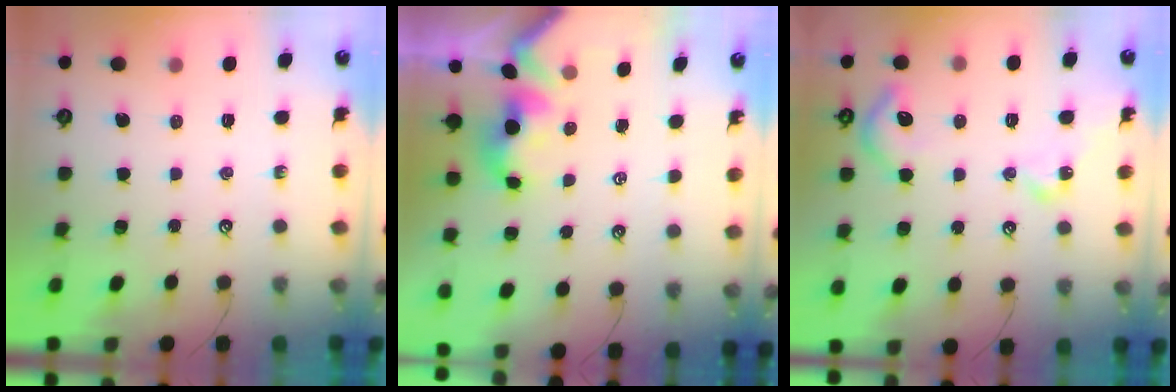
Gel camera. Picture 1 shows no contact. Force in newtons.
{"total": 1.1, "press": 0.8, "slide": 0.7}
{"total": 8.9, "press": 8.8, "slide": 1.0}